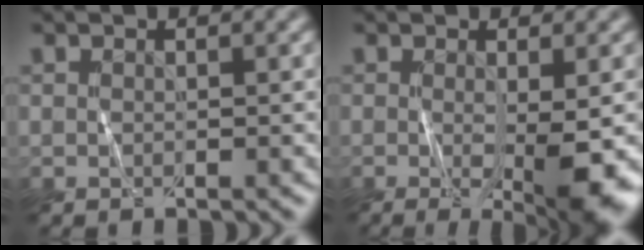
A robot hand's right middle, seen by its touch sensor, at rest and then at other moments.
{"total": 5.5, "force": [-1.0, 1.1, 5.3], "torque": [-0.084, -0.018, -0.009]}